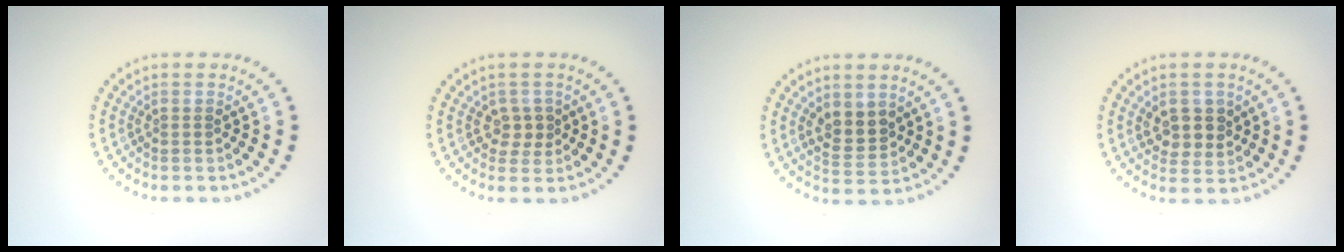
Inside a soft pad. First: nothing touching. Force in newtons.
{"total": 1.7, "press": 1.6, "slide": 0.6}
{"total": 2.7, "press": 2.5, "slide": 0.8}
{"total": 2.8, "press": 2.7, "slide": 0.9}